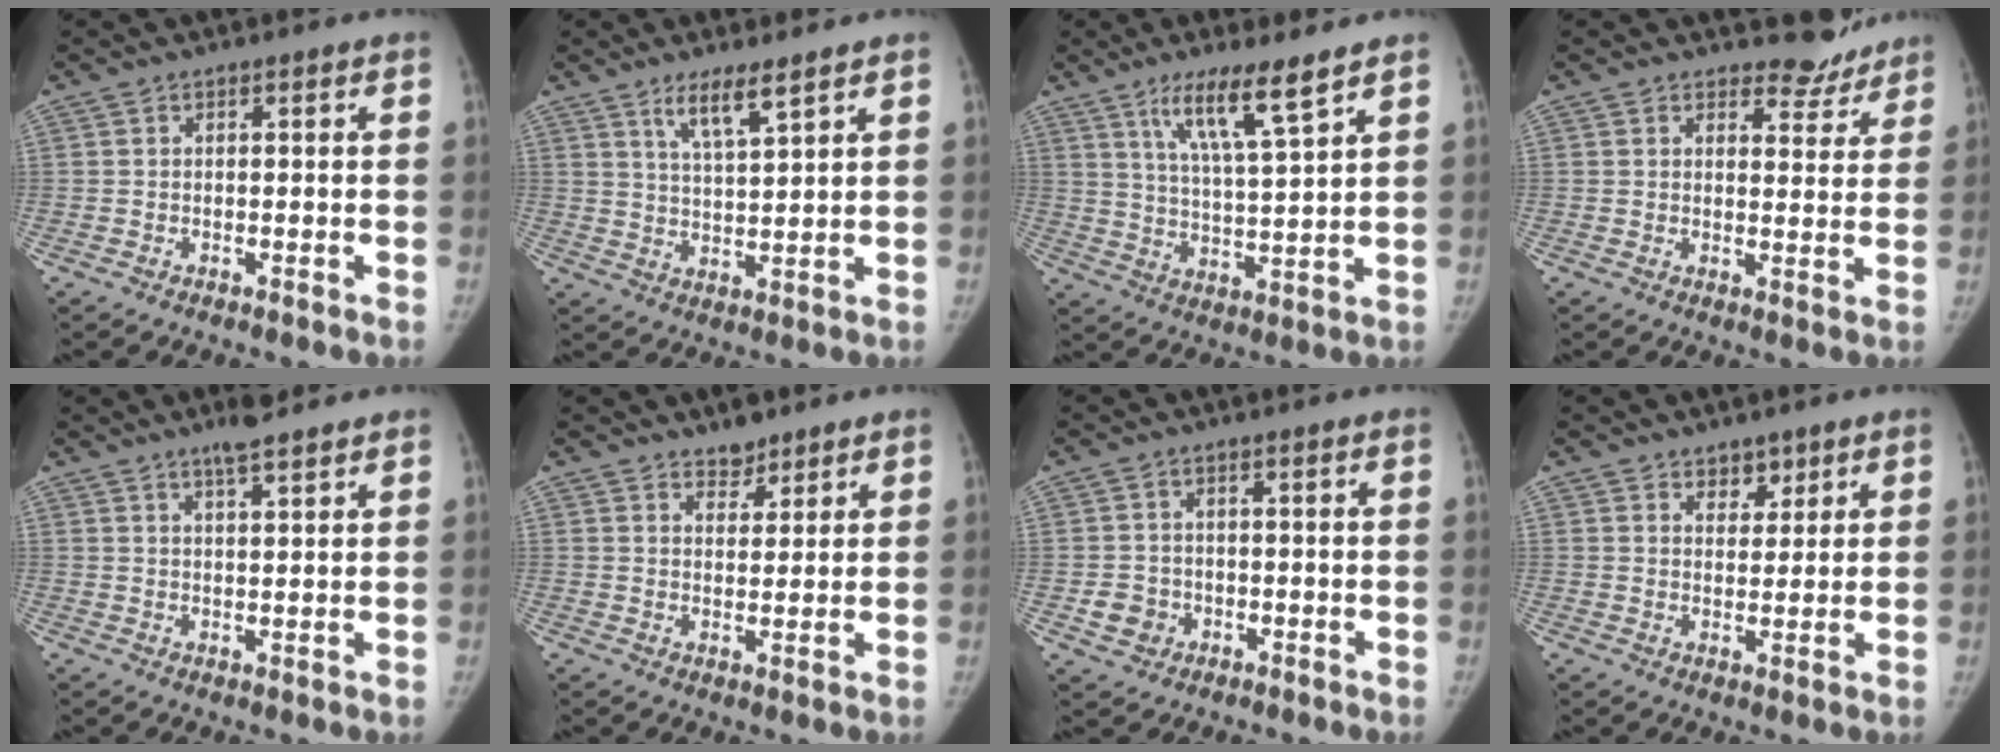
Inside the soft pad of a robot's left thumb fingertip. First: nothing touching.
{"total": 6.0, "force": [4.1, 0.9, 4.3], "torque": [-0.078, -0.030, 0.080]}
{"total": 10.1, "force": [6.6, 0.9, 7.6], "torque": [-0.134, -0.039, 0.121]}
{"total": 5.2, "force": [4.8, 2.2, 0.0], "torque": [0.031, -0.041, 0.055]}
{"total": 4.7, "force": [3.7, 0.9, 2.8], "torque": [-0.038, -0.016, 0.058]}
{"total": 3.6, "force": [2.9, 1.8, 1.0], "torque": [0.008, -0.022, 0.046]}
{"total": 4.0, "force": [-1.2, 3.7, 1.2], "torque": [-0.001, 0.008, -0.018]}
{"total": 3.8, "force": [2.6, 2.4, 1.4], "torque": [0.005, -0.018, 0.043]}